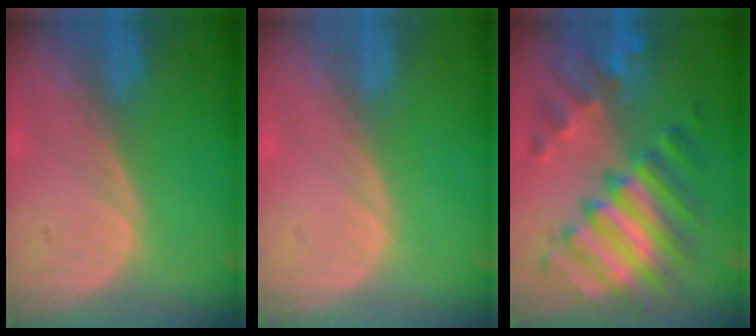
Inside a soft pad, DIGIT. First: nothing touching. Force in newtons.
{"total": 0.0}
{"total": 11.3, "press": 11.2, "slide": 1.2}